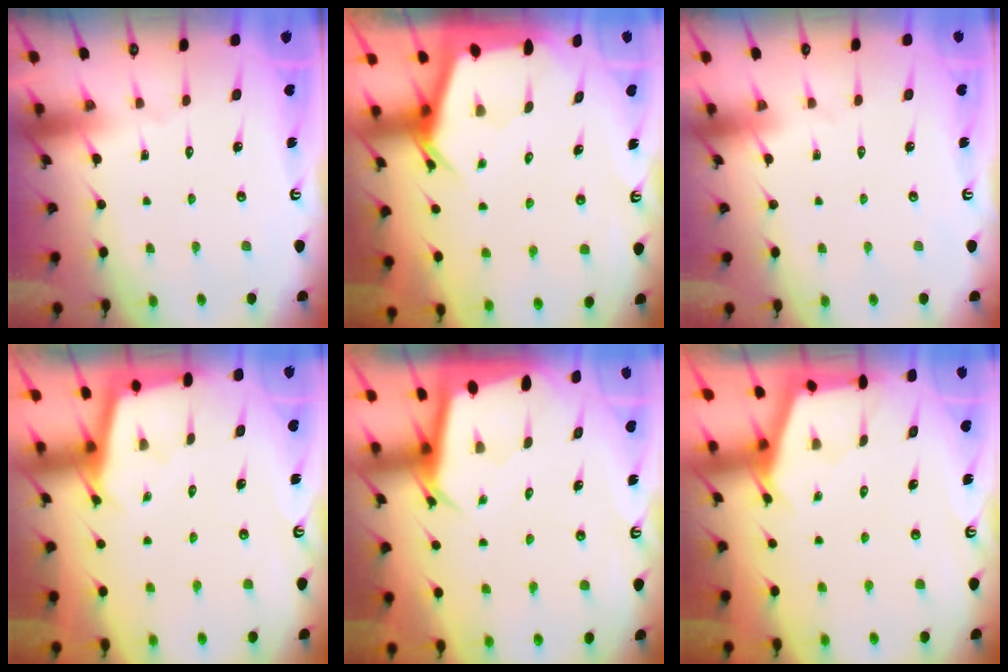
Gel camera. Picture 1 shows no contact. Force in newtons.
{"total": 4.9, "press": 4.9, "slide": 0.4}
{"total": 0.0}
{"total": 2.4, "press": 2.4, "slide": 0.2}
{"total": 3.4, "press": 3.4, "slide": 0.3}
{"total": 2.6, "press": 2.6, "slide": 0.3}